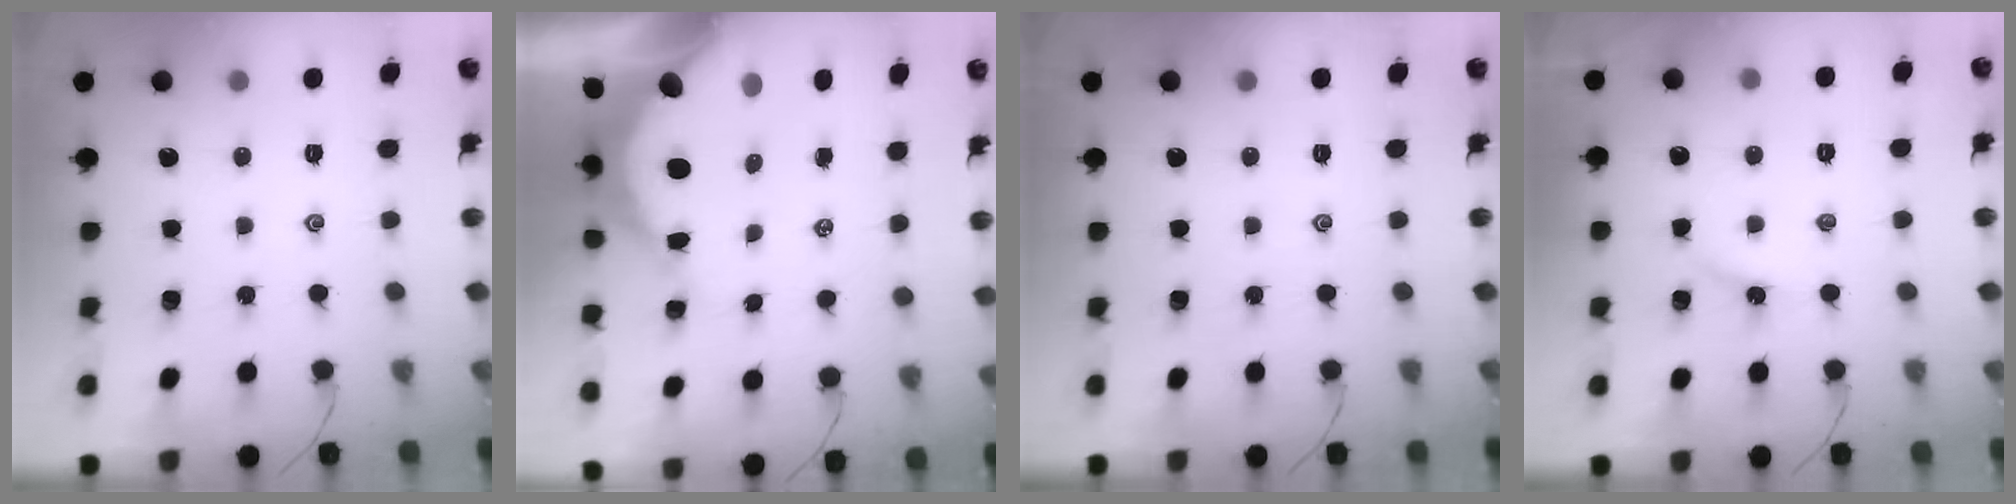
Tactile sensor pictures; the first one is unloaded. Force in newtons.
{"total": 13.9, "press": 13.8, "slide": 1.6}
{"total": 0.0}
{"total": 2.7, "press": 2.7, "slide": 0.3}